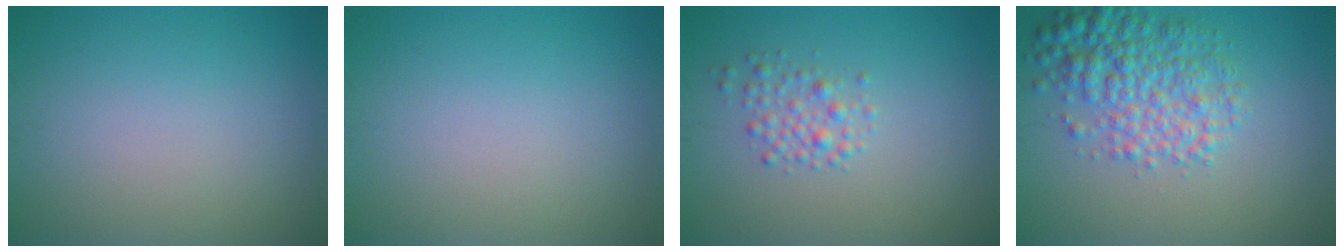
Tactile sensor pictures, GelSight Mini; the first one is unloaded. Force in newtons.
{"total": 0.0}
{"total": 2.0, "press": 2.0, "slide": 0.0}
{"total": 5.5, "press": 5.5, "slide": 0.1}